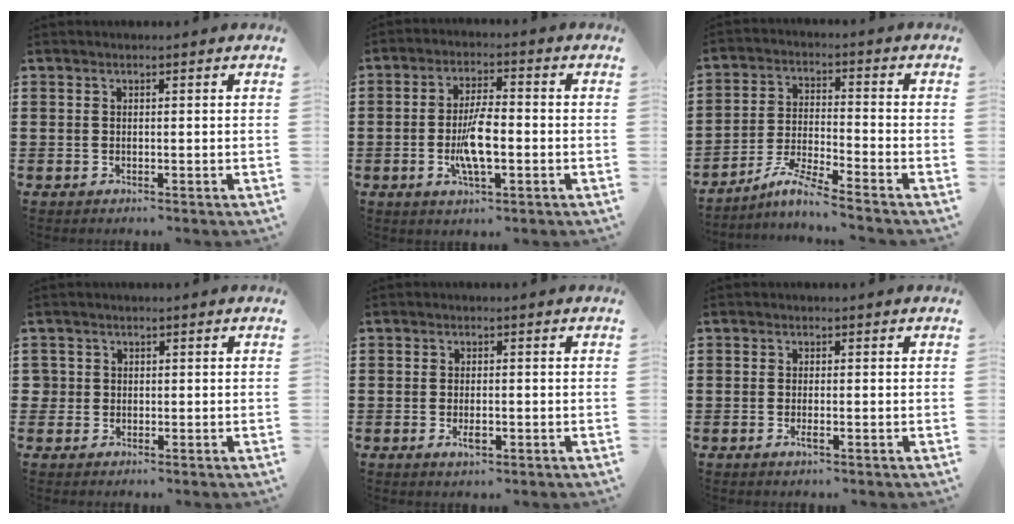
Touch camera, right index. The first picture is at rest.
{"total": 7.2, "force": [-1.5, 2.3, 6.7], "torque": [-0.141, -0.004, -0.033]}
{"total": 6.0, "force": [-5.2, -0.6, 2.9], "torque": [-0.069, -0.018, -0.104]}
{"total": 1.5, "force": [0.2, 1.5, 0.3], "torque": [-0.012, 0.009, 0.002]}
{"total": 2.3, "force": [-0.6, 0.8, 2.1], "torque": [-0.046, -0.004, -0.013]}
{"total": 1.3, "force": [-0.5, 0.2, 1.2], "torque": [-0.028, -0.007, -0.010]}